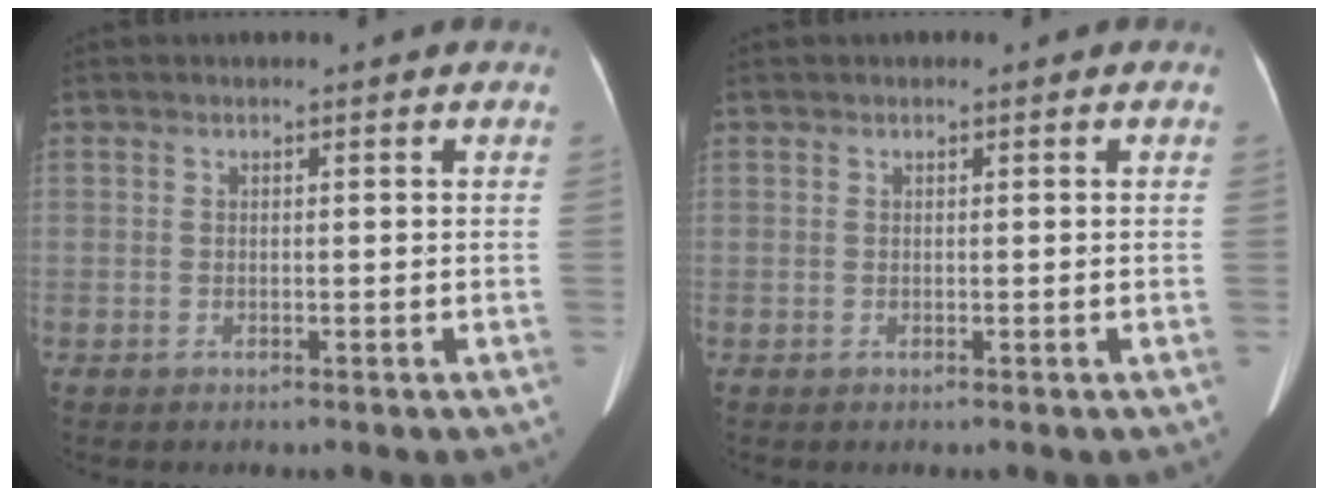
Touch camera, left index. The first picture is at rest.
{"total": 0.0}